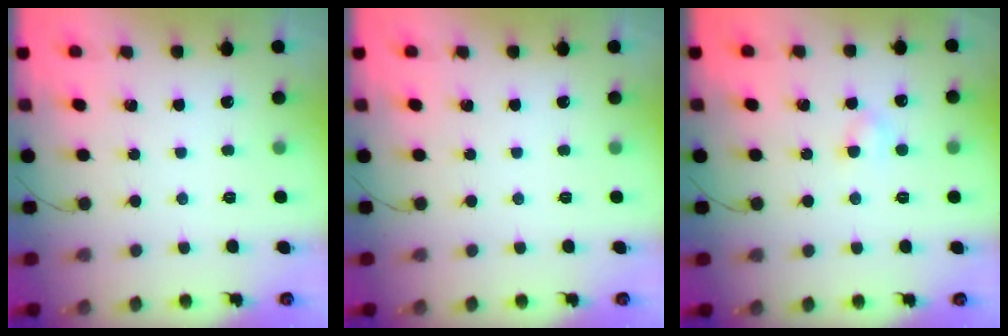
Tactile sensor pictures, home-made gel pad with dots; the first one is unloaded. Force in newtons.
{"total": 0.0}
{"total": 3.0, "press": 2.8, "slide": 1.0}